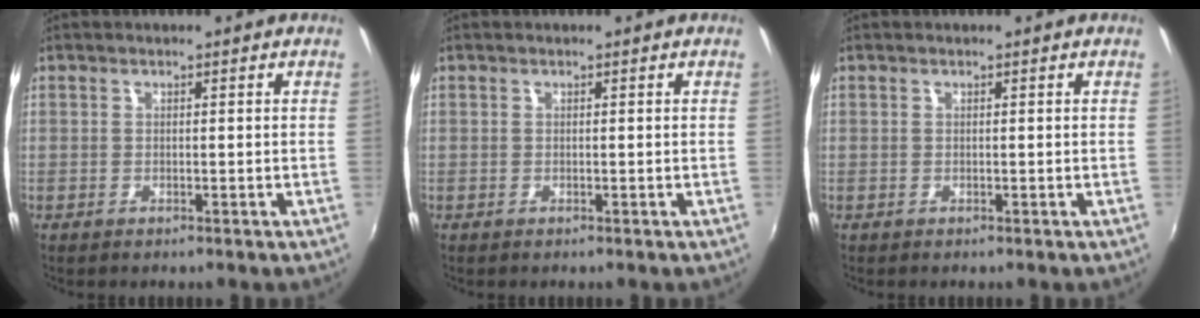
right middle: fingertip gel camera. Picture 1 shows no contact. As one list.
[{"total": 0.0}, {"total": 0.0}]